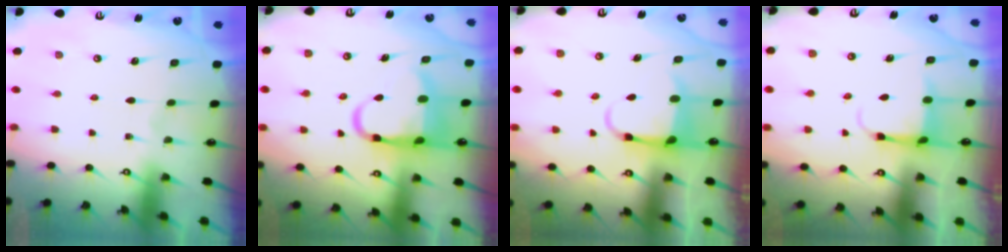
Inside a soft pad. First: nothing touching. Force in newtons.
{"total": 9.4, "press": 9.2, "slide": 2.0}
{"total": 3.9, "press": 3.8, "slide": 1.1}
{"total": 3.9, "press": 3.7, "slide": 1.4}